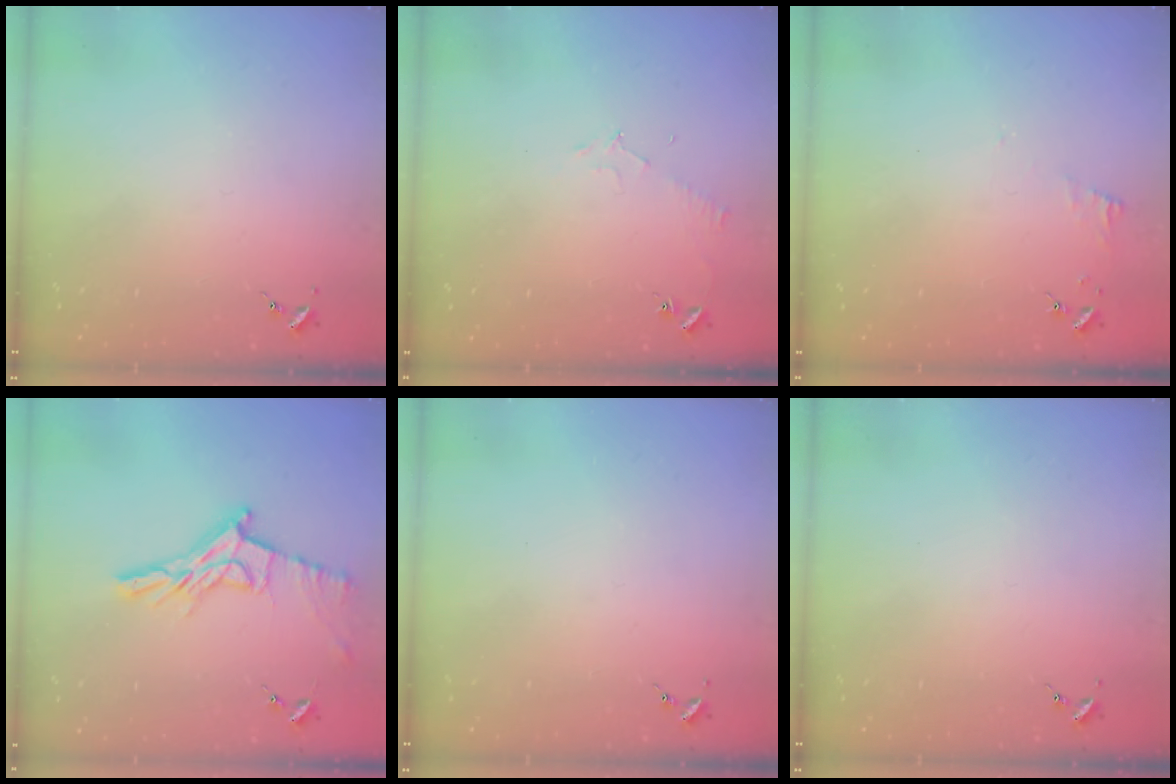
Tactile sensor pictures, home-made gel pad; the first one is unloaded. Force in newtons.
{"total": 4.8, "press": 4.8, "slide": 0.6}
{"total": 3.9, "press": 3.8, "slide": 0.4}
{"total": 12.6, "press": 12.5, "slide": 1.1}
{"total": 0.0}
{"total": 0.0}